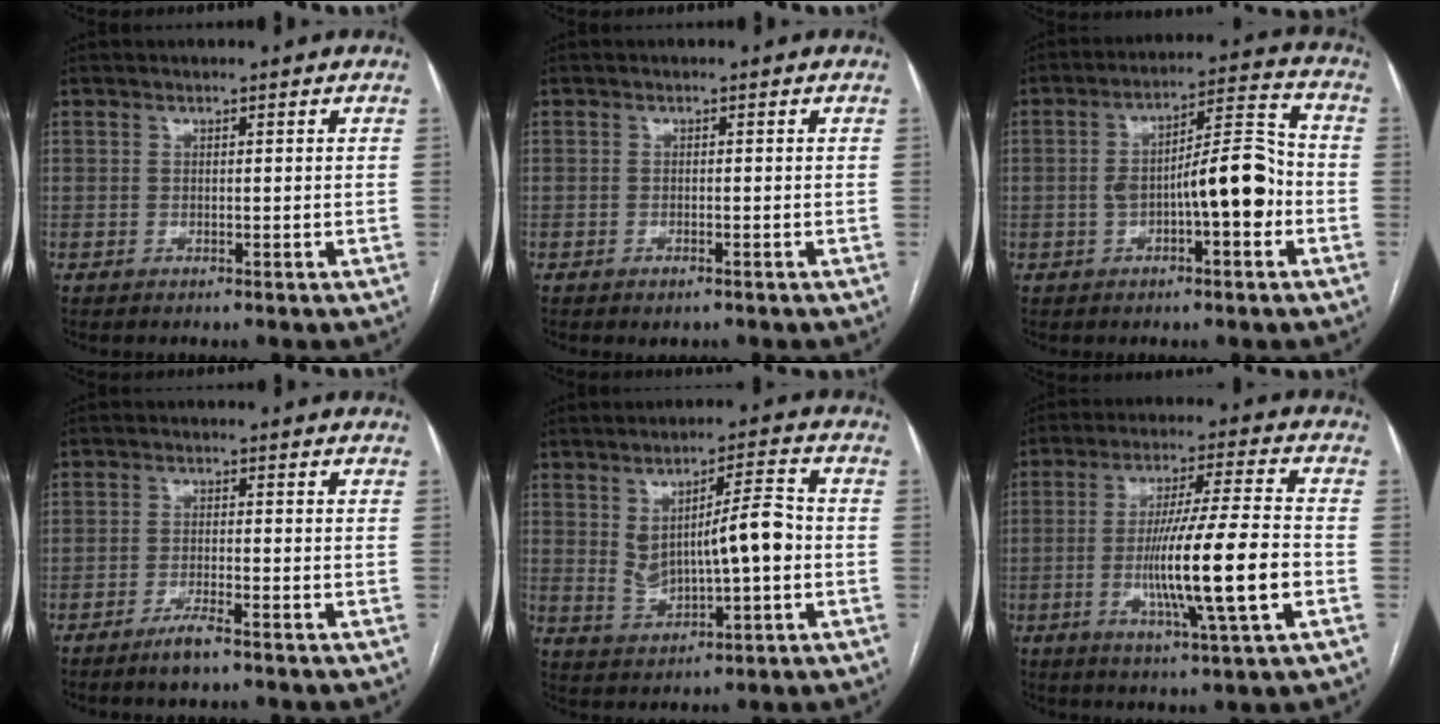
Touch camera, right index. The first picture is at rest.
{"total": 1.0, "force": [-0.6, 0.3, 0.7], "torque": [-0.014, -0.003, -0.002]}
{"total": 10.4, "force": [-2.1, 2.4, 9.8], "torque": [-0.161, 0.034, -0.029]}
{"total": 3.3, "force": [-2.4, 0.1, 2.3], "torque": [-0.050, -0.006, -0.043]}
{"total": 9.0, "force": [0.5, 2.2, 8.7], "torque": [-0.148, 0.016, 0.022]}
{"total": 14.7, "force": [-3.2, -0.2, 14.3], "torque": [-0.257, -0.008, -0.055]}